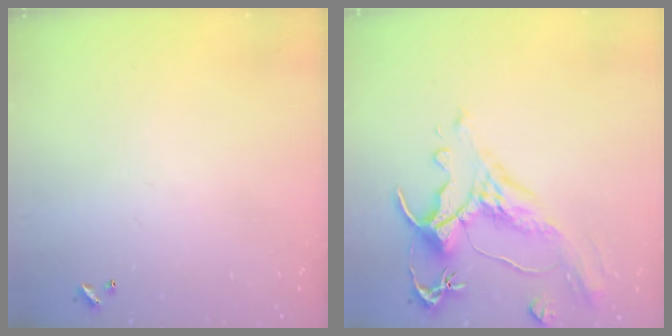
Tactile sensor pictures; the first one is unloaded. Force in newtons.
{"total": 1.6, "press": 0.0, "slide": 1.6}